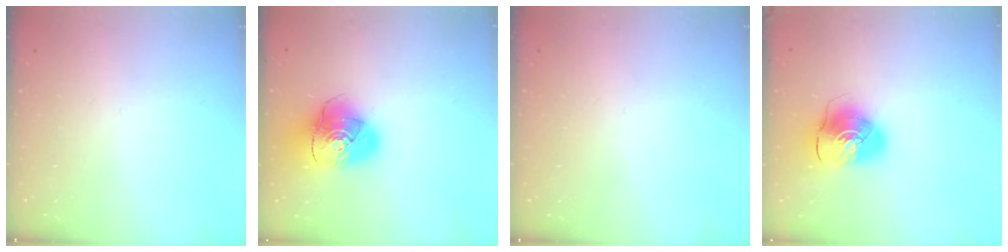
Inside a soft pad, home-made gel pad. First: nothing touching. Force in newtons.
{"total": 15.6, "press": 15.4, "slide": 2.4}
{"total": 0.9, "press": 0.9, "slide": 0.1}
{"total": 11.3, "press": 11.2, "slide": 1.4}